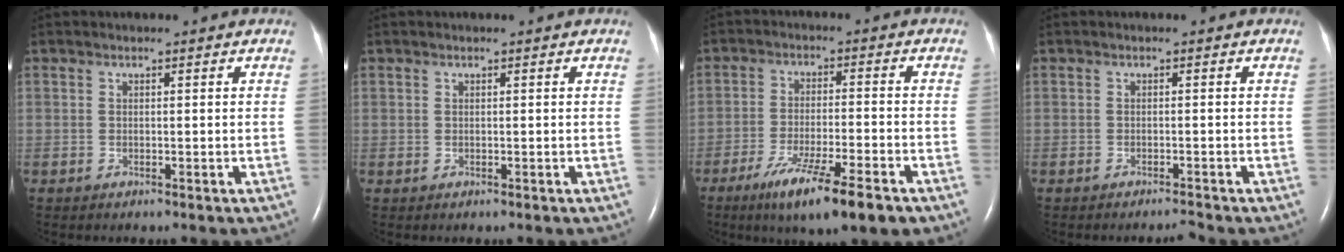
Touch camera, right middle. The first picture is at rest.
{"total": 0.0}
{"total": 11.9, "force": [-7.4, 1.2, 9.2], "torque": [-0.155, -0.026, -0.115]}
{"total": 1.0, "force": [-0.9, -0.2, 0.1], "torque": [-0.001, -0.004, -0.011]}